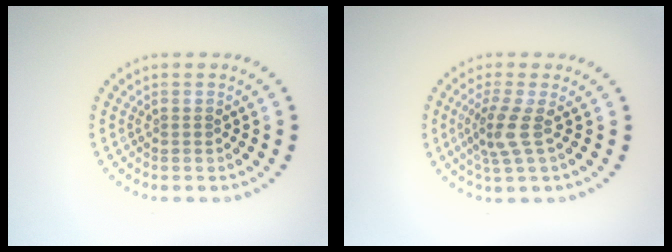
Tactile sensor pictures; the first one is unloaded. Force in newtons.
{"total": 2.6, "press": 2.1, "slide": 1.7}